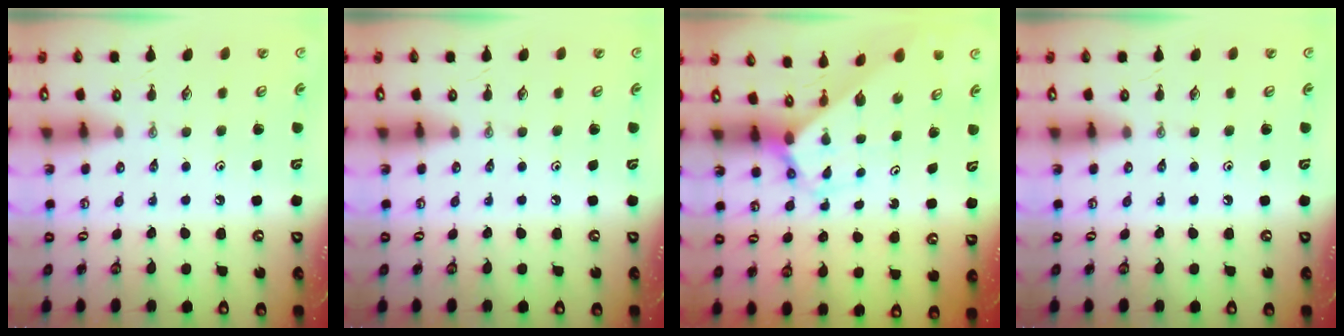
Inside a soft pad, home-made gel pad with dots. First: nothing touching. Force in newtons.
{"total": 0.0}
{"total": 2.7, "press": 2.7, "slide": 0.3}
{"total": 0.0}